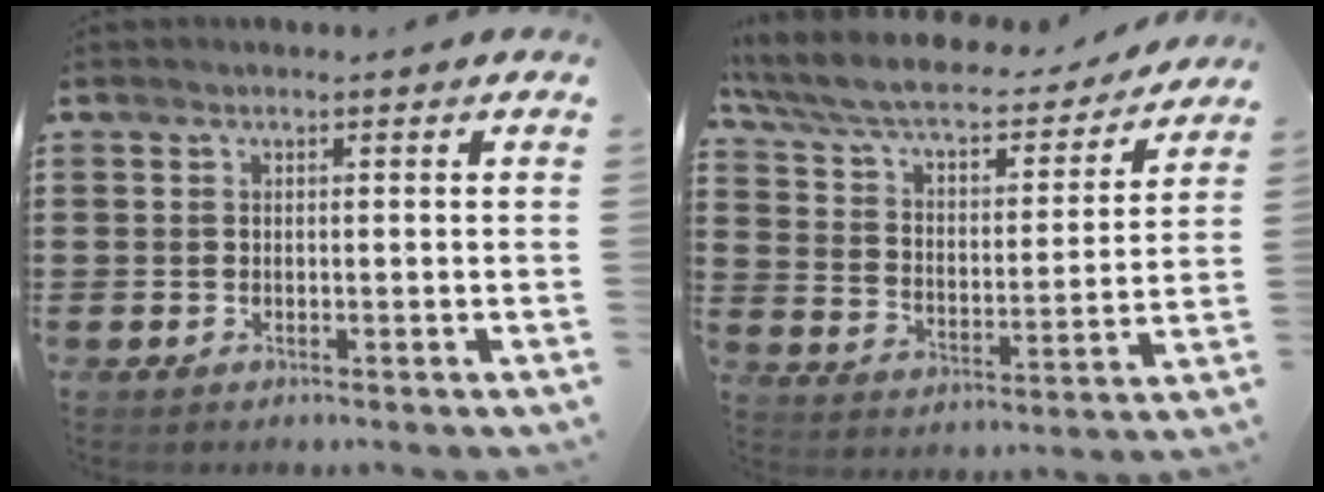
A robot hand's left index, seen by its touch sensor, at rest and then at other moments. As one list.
[{"total": 7.5, "force": [6.4, 1.6, 3.6], "torque": [-0.096, -0.041, 0.106]}]